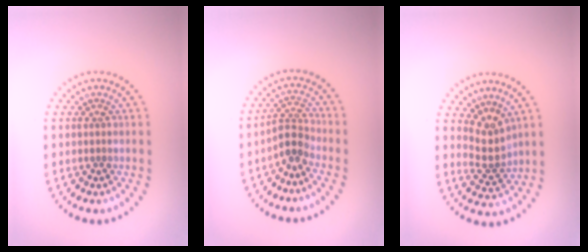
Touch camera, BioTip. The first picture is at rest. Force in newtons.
{"total": 2.5, "press": 1.8, "slide": 1.7}
{"total": 2.9, "press": 2.1, "slide": 2.0}